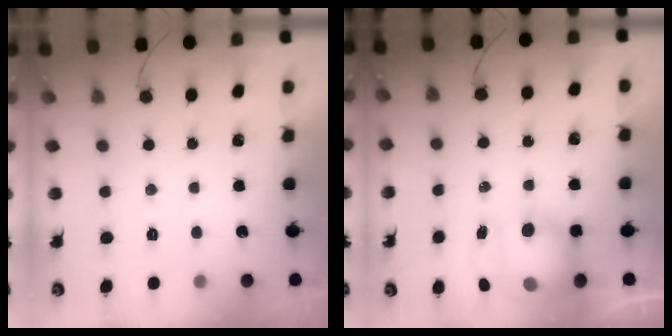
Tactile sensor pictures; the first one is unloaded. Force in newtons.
{"total": 9.9, "press": 9.7, "slide": 2.0}